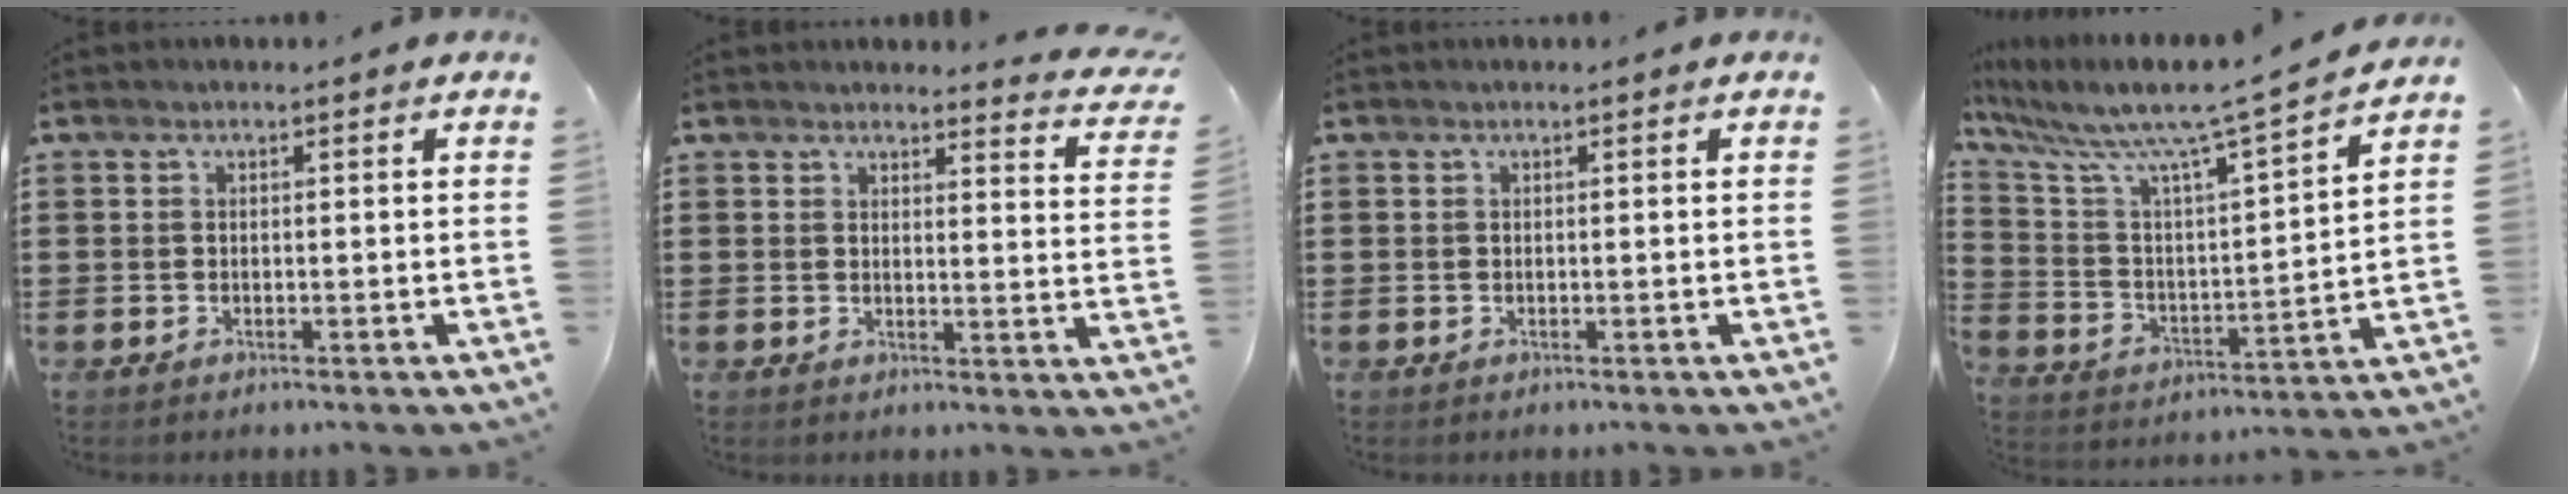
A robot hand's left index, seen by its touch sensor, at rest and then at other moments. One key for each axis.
{"total": 3.0, "fx": 2.9, "fy": 0.3, "fz": 0.7, "tx": -0.012, "ty": -0.019, "tz": 0.048}
{"total": 0.0}
{"total": 8.8, "fx": 7.4, "fy": 0.0, "fz": 4.6, "tx": -0.123, "ty": -0.062, "tz": 0.113}